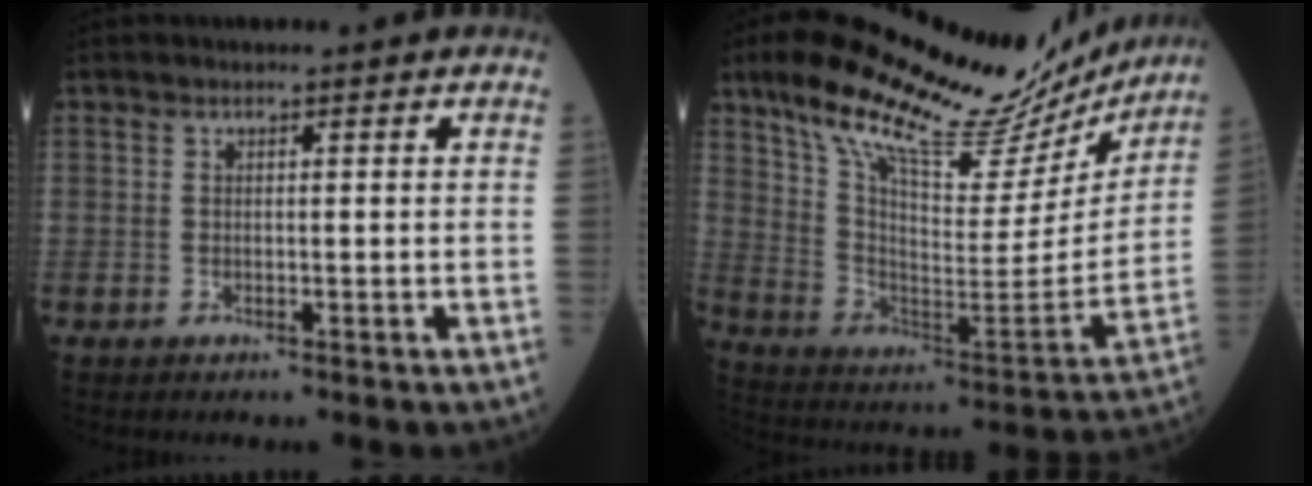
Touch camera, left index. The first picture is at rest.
{"total": 27.8, "force": [22.7, 7.6, 14.2], "torque": [-0.231, -0.002, 0.329]}